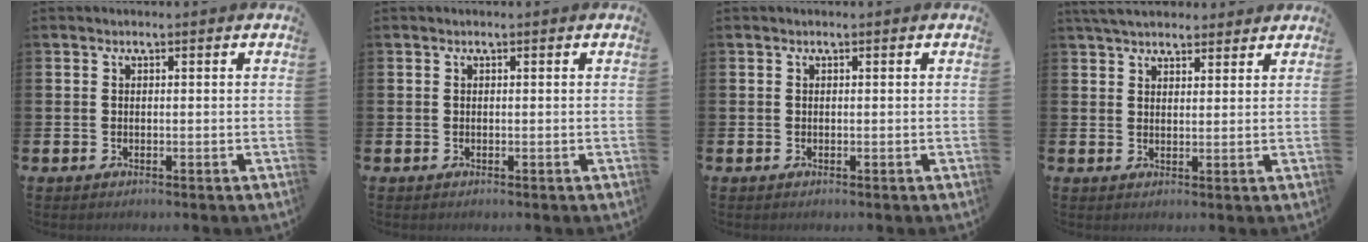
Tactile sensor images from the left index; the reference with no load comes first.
{"total": 0.0}
{"total": 0.0}
{"total": 4.5, "force": [4.2, 1.3, 1.0], "torque": [-0.022, -0.010, 0.077]}